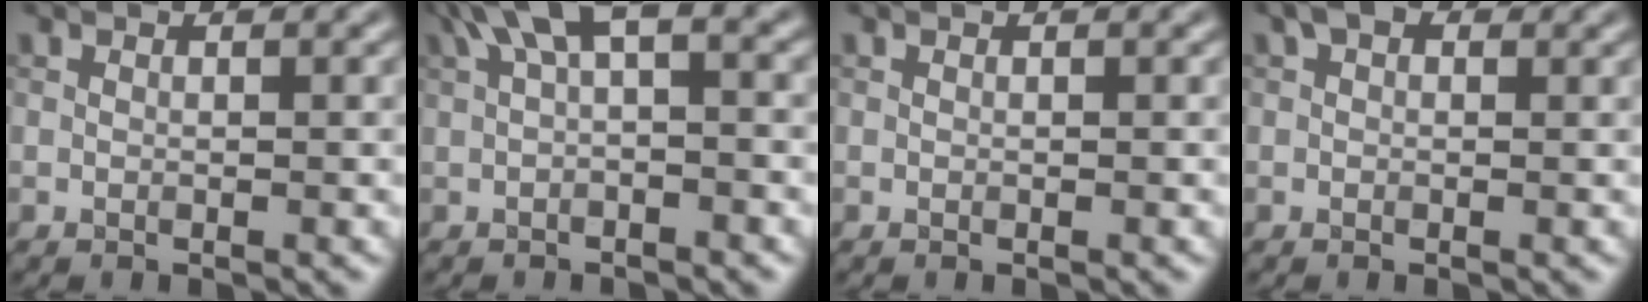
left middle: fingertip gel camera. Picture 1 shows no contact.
{"total": 4.8, "force": [1.7, 1.5, 4.2], "torque": [-0.065, 0.017, 0.024]}
{"total": 0.0}
{"total": 1.8, "force": [0.9, 1.1, 1.1], "torque": [-0.013, 0.006, 0.008]}